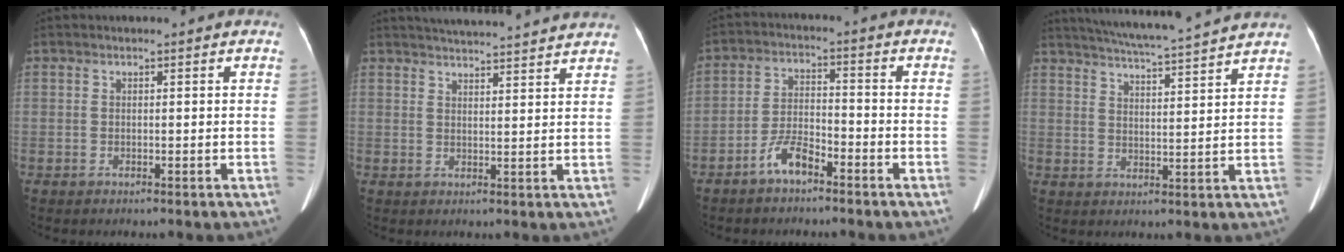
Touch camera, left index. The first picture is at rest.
{"total": 14.8, "force": [14.0, 0.5, 4.7], "torque": [-0.074, 0.016, 0.183]}
{"total": 5.1, "force": [-3.7, 1.5, 3.2], "torque": [-0.072, 0.007, -0.071]}
{"total": 14.8, "force": [13.5, -0.5, 6.0], "torque": [-0.109, 0.008, 0.191]}